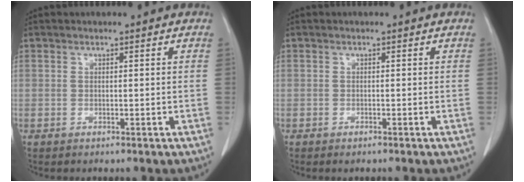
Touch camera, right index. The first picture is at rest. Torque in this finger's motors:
{"motor_torque": [0.11, -0.15, 0.03, 0.02]}